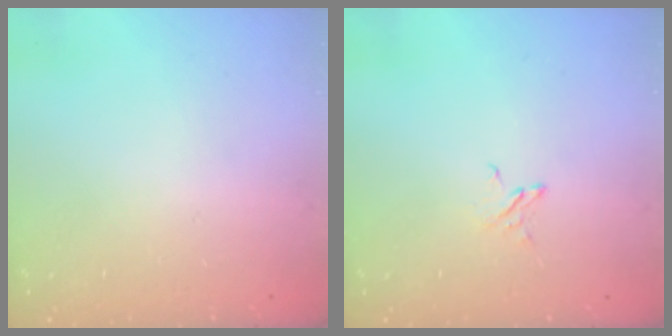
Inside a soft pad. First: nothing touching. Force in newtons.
{"total": 2.7, "press": 2.7, "slide": 0.3}